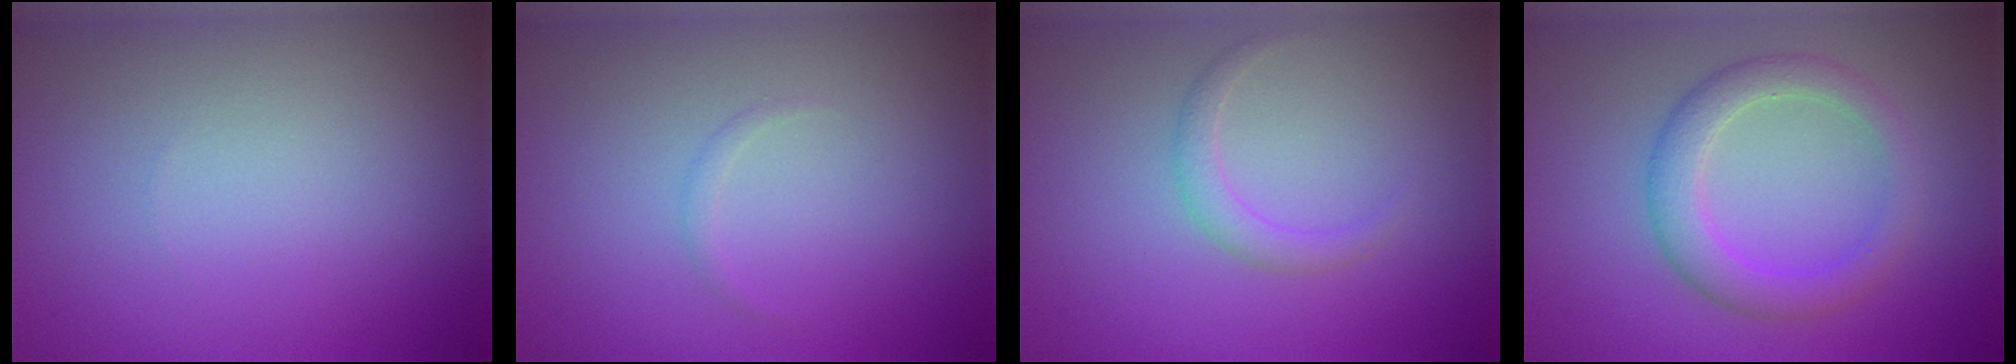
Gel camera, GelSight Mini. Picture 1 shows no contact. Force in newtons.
{"total": 0.5, "press": 0.5, "slide": 0.0}
{"total": 1.4, "press": 1.4, "slide": 0.0}
{"total": 3.5, "press": 3.5, "slide": 0.2}